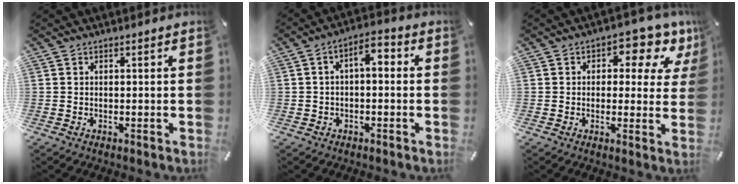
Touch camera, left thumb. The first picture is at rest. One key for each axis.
{"total": 5.4, "fx": -0.5, "fy": 2.8, "fz": 4.6, "tx": -0.069, "ty": 0.010, "tz": -0.015}
{"total": 7.8, "fx": 3.7, "fy": 4.7, "fz": 5.0, "tx": -0.056, "ty": -0.019, "tz": 0.054}